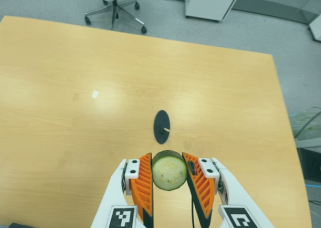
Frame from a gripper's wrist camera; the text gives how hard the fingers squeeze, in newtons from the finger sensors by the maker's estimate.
{"total": 11.2, "left": 10.6, "right": 11.8}